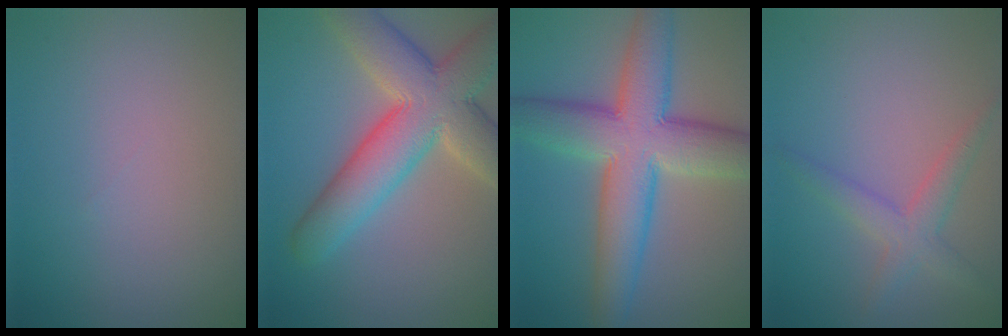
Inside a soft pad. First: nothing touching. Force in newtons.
{"total": 10.3, "press": 10.2, "slide": 1.0}
{"total": 10.2, "press": 10.2, "slide": 0.2}
{"total": 2.7, "press": 2.7, "slide": 0.1}